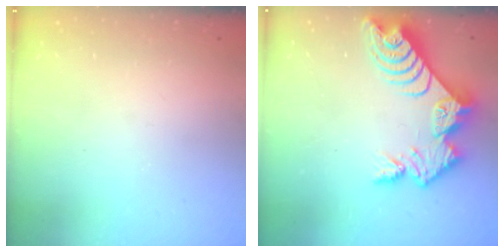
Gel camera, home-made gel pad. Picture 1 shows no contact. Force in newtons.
{"total": 12.8, "press": 12.8, "slide": 1.0}